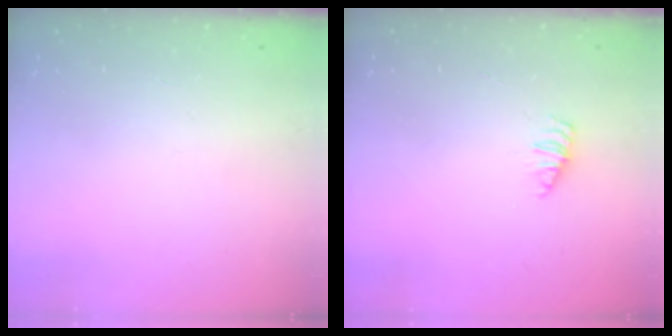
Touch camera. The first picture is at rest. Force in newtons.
{"total": 1.4, "press": 1.3, "slide": 0.3}